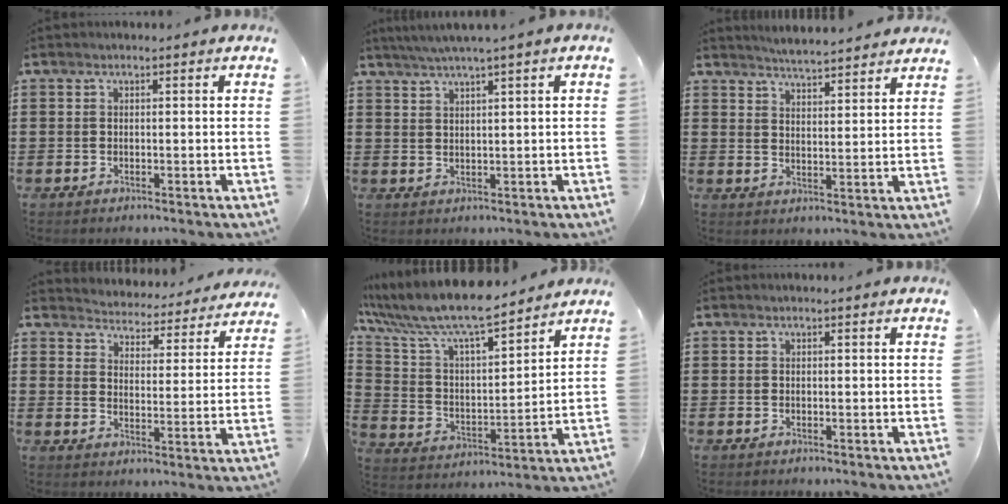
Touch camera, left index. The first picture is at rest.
{"total": 2.4, "force": [1.6, -0.5, 1.7], "torque": [-0.034, -0.002, 0.029]}
{"total": 3.9, "force": [3.8, -0.5, 0.2], "torque": [-0.017, -0.020, 0.068]}
{"total": 4.5, "force": [4.5, 0.0, -0.4], "torque": [-0.021, -0.041, 0.075]}
{"total": 9.7, "force": [8.4, 1.3, 4.7], "torque": [-0.126, -0.053, 0.143]}
{"total": 0.0}